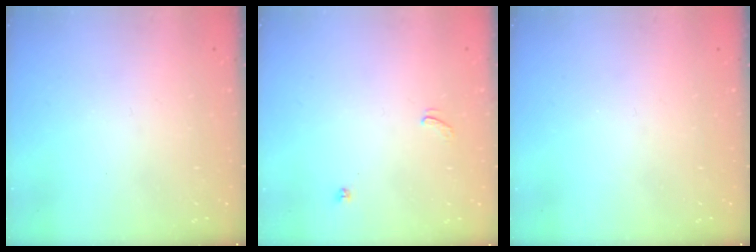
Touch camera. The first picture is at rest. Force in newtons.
{"total": 0.5, "press": 0.4, "slide": 0.3}
{"total": 0.0}